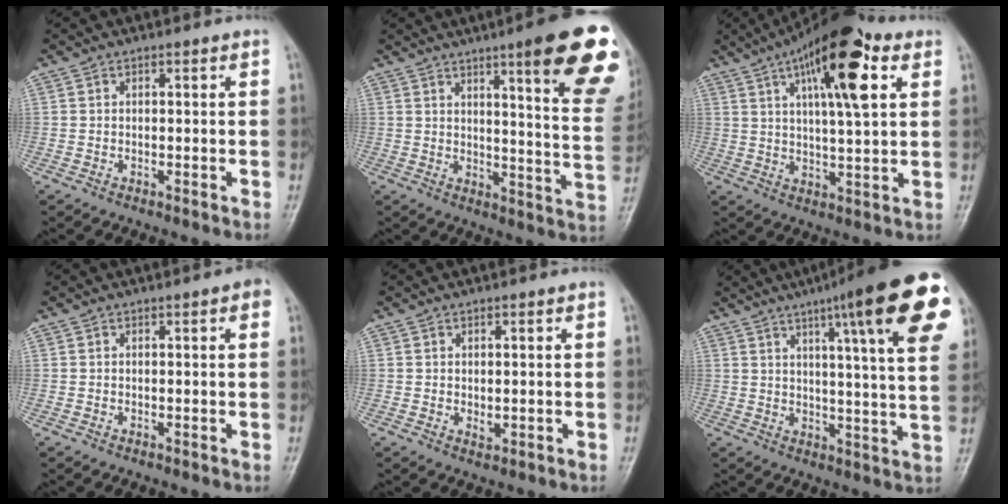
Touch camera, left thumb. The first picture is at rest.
{"total": 21.0, "force": [11.5, 3.1, 17.3], "torque": [-0.196, -0.052, 0.138]}
{"total": 16.7, "force": [7.1, 5.0, 14.2], "torque": [-0.207, -0.007, 0.106]}
{"total": 1.7, "force": [0.6, 0.3, 1.6], "torque": [-0.021, 0.003, 0.004]}
{"total": 1.6, "force": [0.1, 0.9, 1.3], "torque": [-0.019, -0.002, 0.005]}
{"total": 22.4, "force": [11.0, 3.2, 19.2], "torque": [-0.250, -0.023, 0.135]}